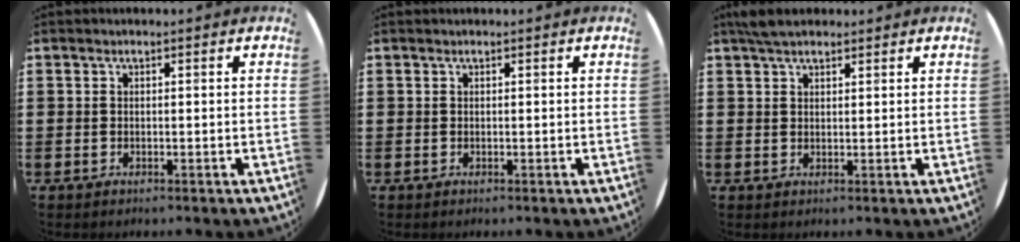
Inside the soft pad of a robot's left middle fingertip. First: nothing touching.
{"total": 0.0}
{"total": 3.0, "force": [2.6, 1.1, 1.0], "torque": [-0.017, 0.004, 0.048]}